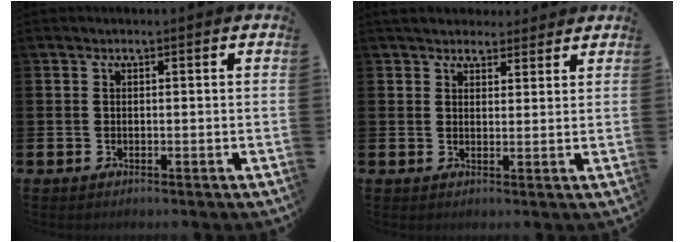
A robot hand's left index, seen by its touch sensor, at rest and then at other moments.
{"total": 4.1, "force": [3.8, 1.4, 0.0], "torque": [-0.001, -0.014, 0.069]}